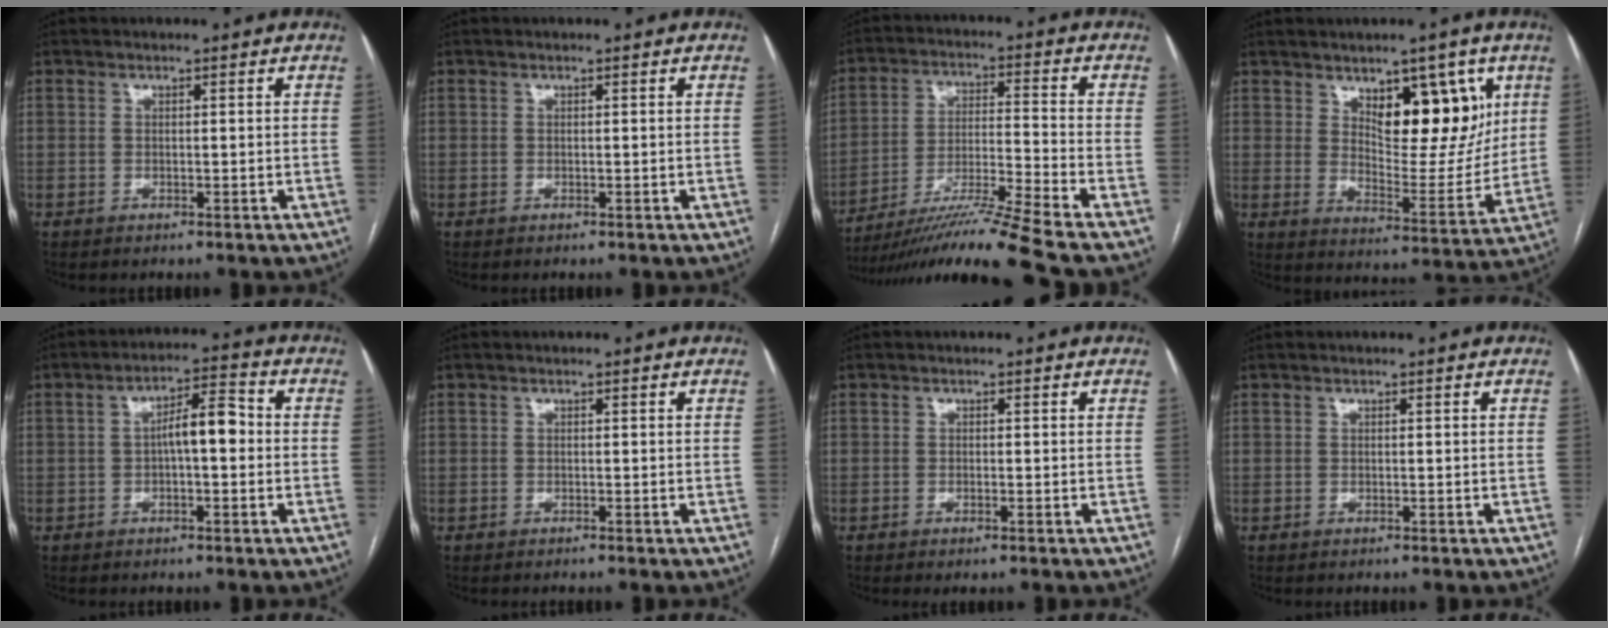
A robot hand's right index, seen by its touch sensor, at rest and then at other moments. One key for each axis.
{"total": 0.0}
{"total": 15.6, "fx": -13.2, "fy": -3.5, "fz": 7.4, "tx": -0.135, "ty": -0.011, "tz": -0.228}
{"total": 12.3, "fx": 5.7, "fy": 5.0, "fz": 9.6, "tx": -0.127, "ty": -0.005, "tz": 0.098}
{"total": 6.3, "fx": -0.1, "fy": 1.7, "fz": 6.1, "tx": -0.100, "ty": 0.027, "tz": -0.003}
{"total": 0.0}
{"total": 0.7, "fx": -0.4, "fy": 0.0, "fz": 0.5, "tx": -0.007, "ty": -0.001, "tz": -0.006}
{"total": 0.0}